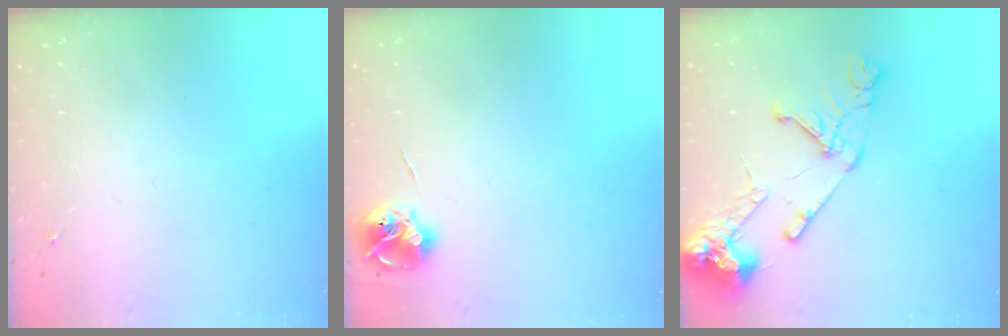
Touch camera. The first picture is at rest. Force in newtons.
{"total": 7.3, "press": 7.3, "slide": 0.6}
{"total": 14.1, "press": 14.0, "slide": 1.9}